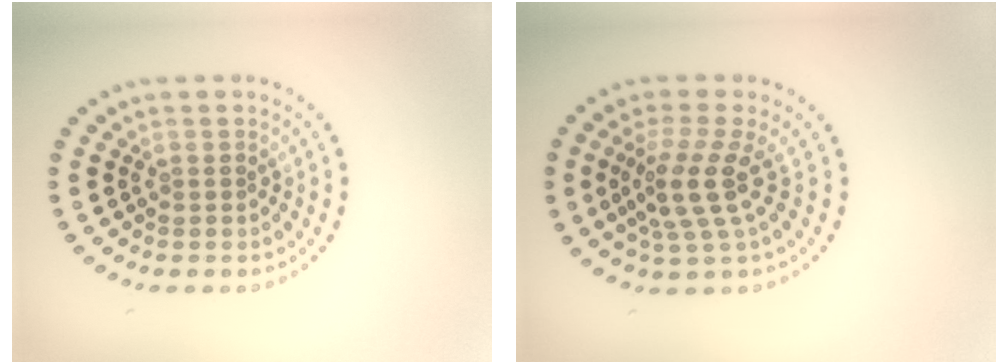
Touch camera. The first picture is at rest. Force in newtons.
{"total": 3.8, "press": 2.9, "slide": 2.4}